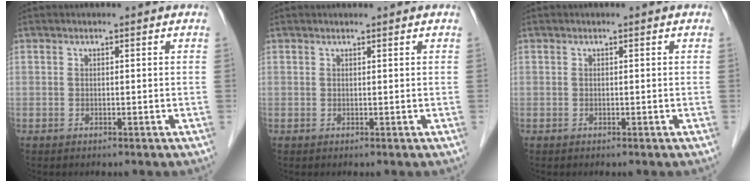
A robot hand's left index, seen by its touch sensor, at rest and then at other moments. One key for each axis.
{"total": 1.4, "fx": 1.3, "fy": 0.0, "fz": 0.5, "tx": -0.006, "ty": 0.013, "tz": 0.022}
{"total": 0.0}